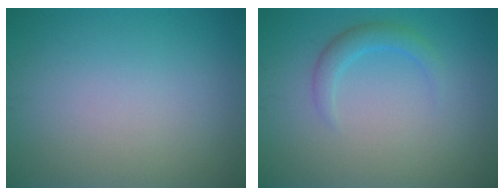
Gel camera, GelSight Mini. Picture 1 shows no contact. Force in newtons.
{"total": 2.0, "press": 2.0, "slide": 0.1}